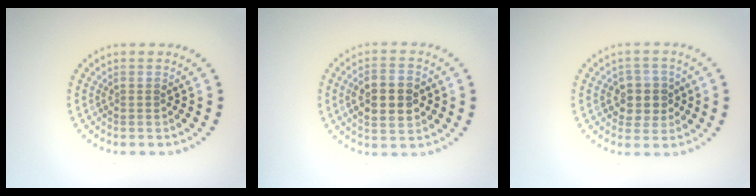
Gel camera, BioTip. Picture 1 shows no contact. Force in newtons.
{"total": 4.5, "press": 4.5, "slide": 0.2}
{"total": 3.1, "press": 3.0, "slide": 1.1}